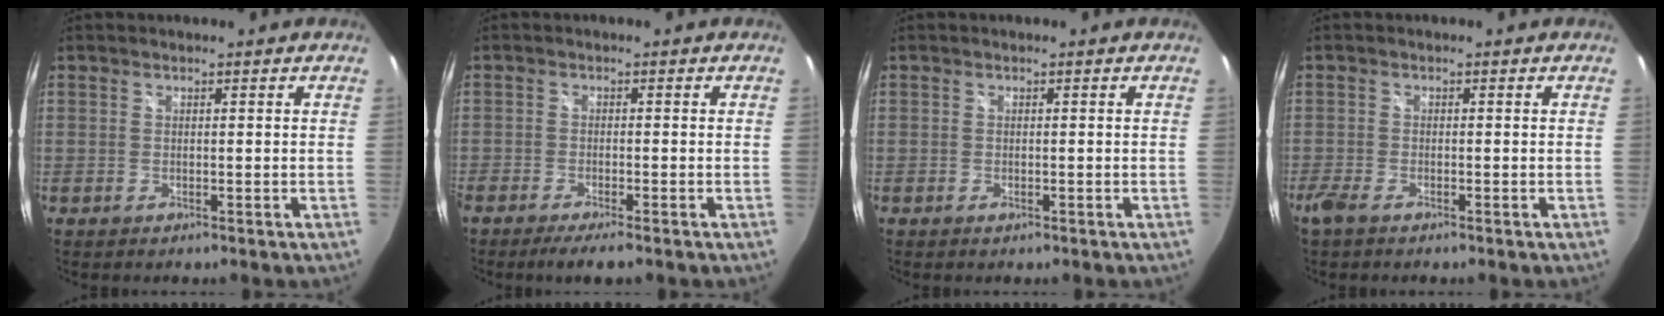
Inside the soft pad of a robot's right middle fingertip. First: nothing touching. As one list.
[{"total": 4.0, "force": [-3.2, 0.2, 2.4], "torque": [-0.058, -0.010, -0.058]}, {"total": 0.6, "force": [-0.4, 0.4, 0.3], "torque": [-0.004, -0.003, -0.008]}, {"total": 2.5, "force": [-1.9, 0.7, 1.4], "torque": [-0.038, -0.006, -0.039]}]